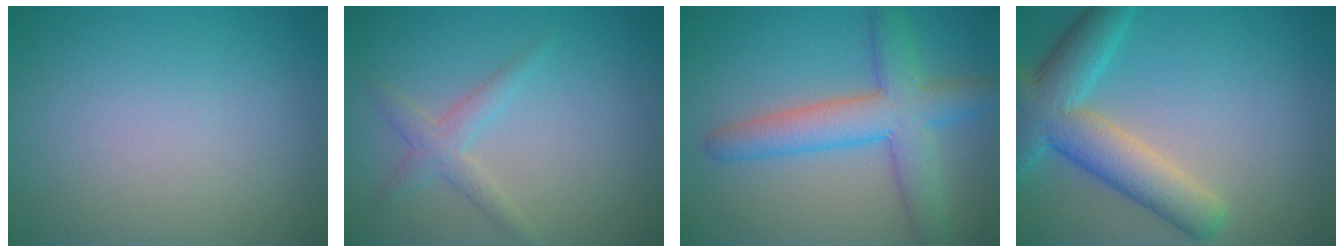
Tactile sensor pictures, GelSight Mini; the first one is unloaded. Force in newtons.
{"total": 2.1, "press": 2.1, "slide": 0.1}
{"total": 6.2, "press": 6.2, "slide": 0.3}
{"total": 6.8, "press": 6.8, "slide": 0.4}